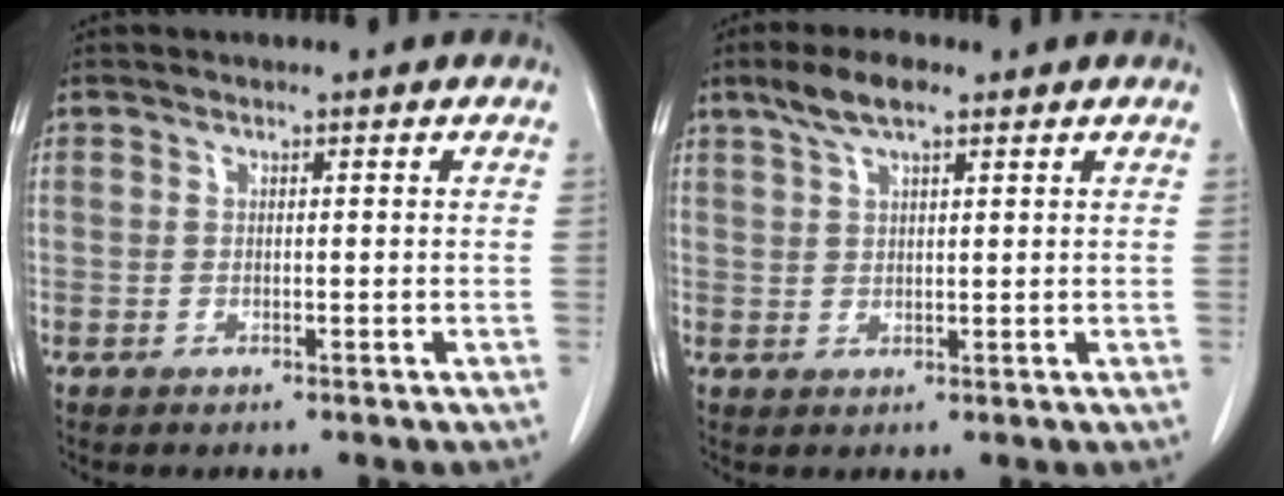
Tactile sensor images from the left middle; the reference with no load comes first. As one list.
[{"total": 5.1, "force": [3.4, 1.2, 3.6], "torque": [-0.077, 0.015, 0.063]}]